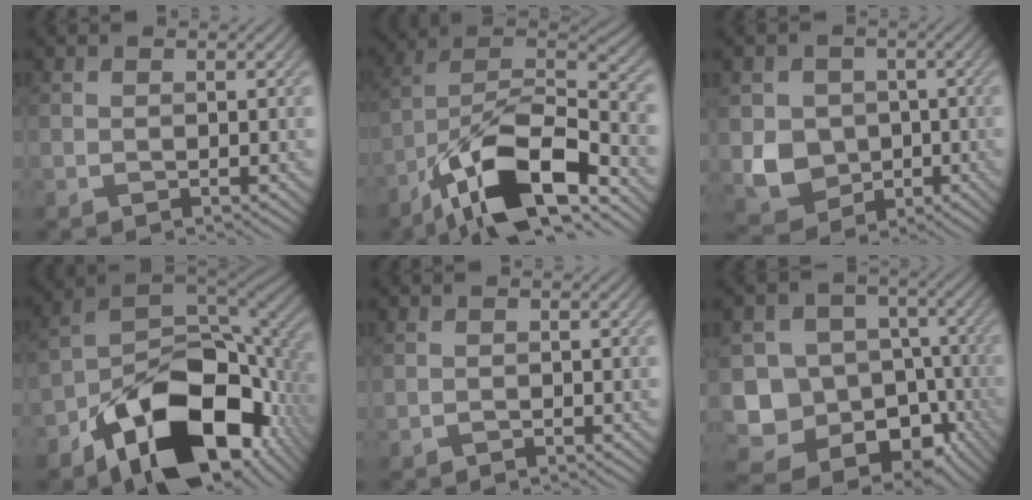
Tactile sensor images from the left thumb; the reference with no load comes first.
{"total": 15.4, "force": [-9.2, 5.7, 10.9], "torque": [-0.201, -0.006, -0.184]}
{"total": 6.1, "force": [-0.7, 5.5, 2.6], "torque": [-0.065, -0.017, -0.020]}
{"total": 18.1, "force": [-8.7, 10.5, 11.9], "torque": [-0.182, -0.036, -0.147]}
{"total": 0.6, "force": [-0.6, 0.0, 0.0], "torque": [0.003, -0.003, -0.010]}
{"total": 18.6, "force": [-8.9, 14.8, 7.1], "torque": [-0.163, -0.044, -0.134]}